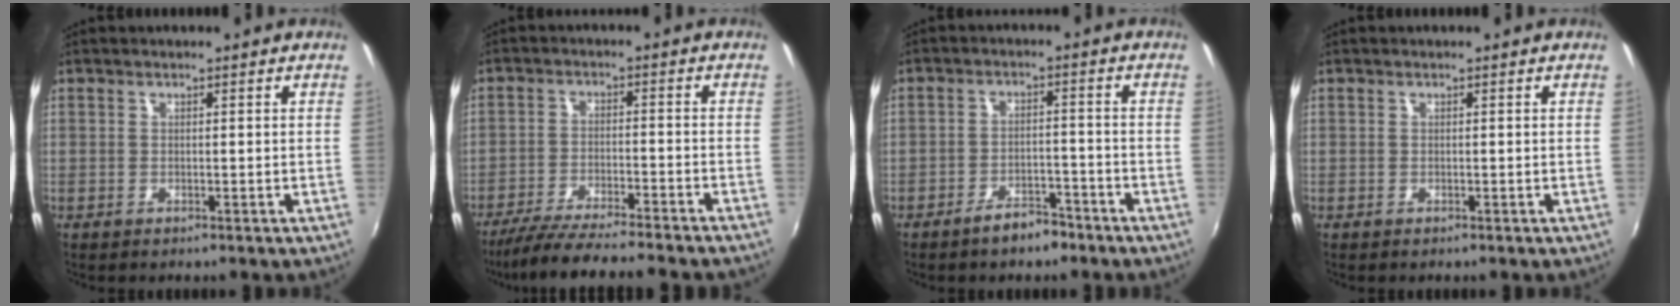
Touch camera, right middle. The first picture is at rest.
{"total": 14.0, "force": [-12.4, 0.1, 6.4], "torque": [-0.131, -0.025, -0.196]}
{"total": 5.1, "force": [-4.1, 2.0, 2.3], "torque": [-0.050, 0.008, -0.056]}
{"total": 0.0}